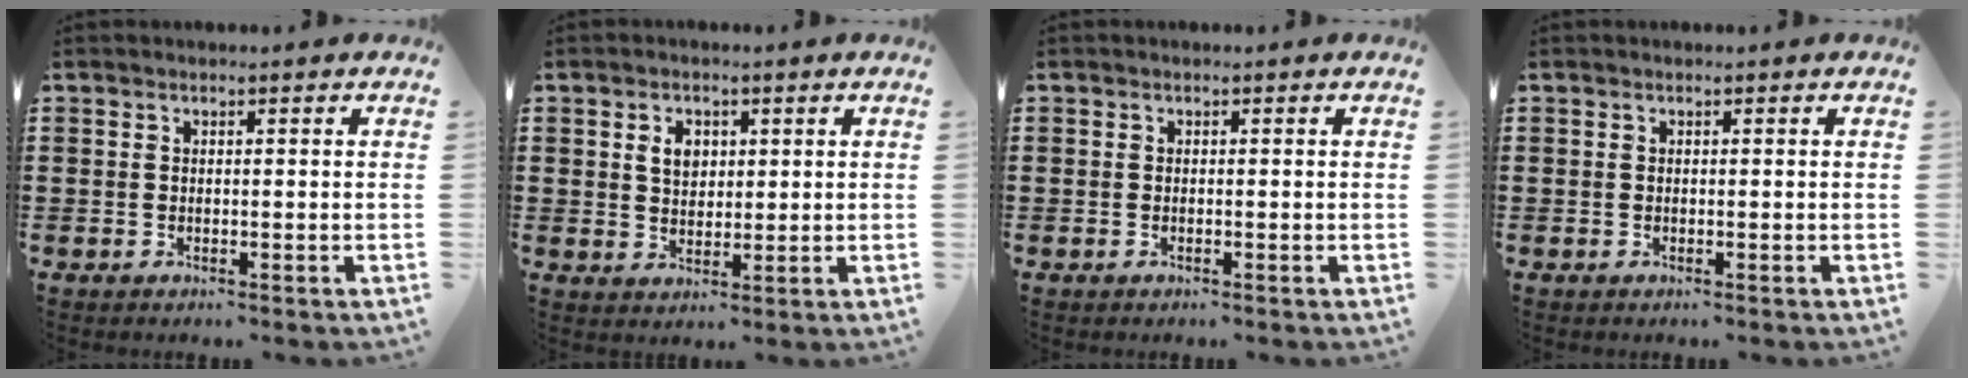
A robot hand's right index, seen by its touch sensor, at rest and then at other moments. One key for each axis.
{"total": 3.6, "fx": 1.1, "fy": 2.7, "fz": 2.2, "tx": -0.052, "ty": 0.012, "tz": 0.019}
{"total": 0.0}
{"total": 0.0}